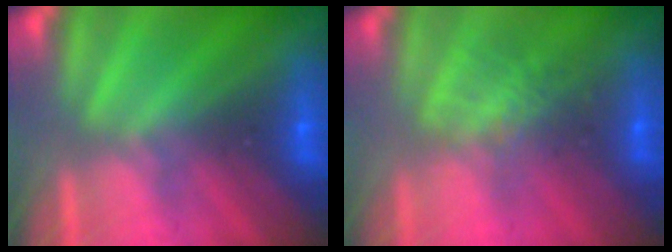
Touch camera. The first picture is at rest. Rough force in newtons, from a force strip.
{"total": 2.8}